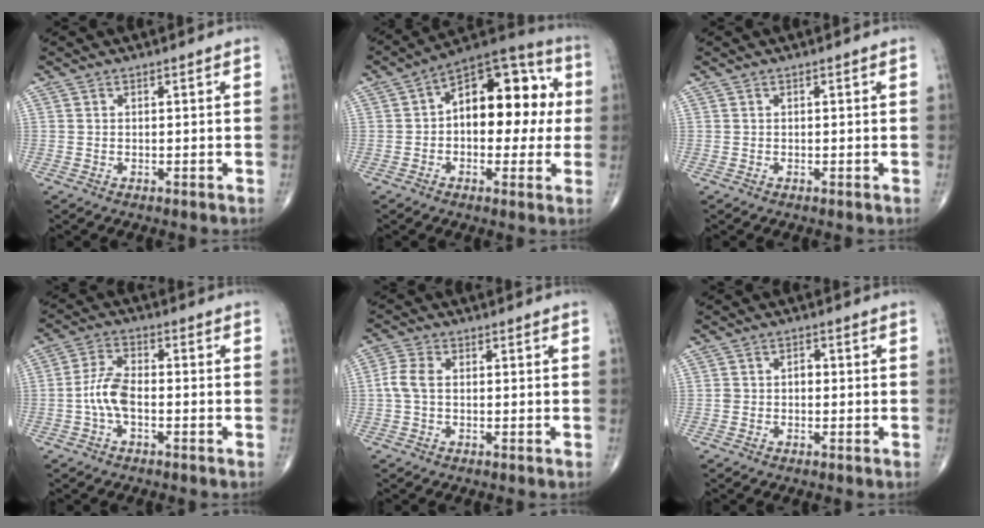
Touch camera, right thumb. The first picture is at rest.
{"total": 17.6, "force": [1.5, 10.2, 14.3], "torque": [-0.160, 0.040, 0.012]}
{"total": 0.0}
{"total": 6.2, "force": [-1.6, 3.0, 5.3], "torque": [-0.113, 0.020, -0.035]}
{"total": 4.0, "force": [0.0, 2.5, 3.2], "torque": [-0.077, 0.010, -0.007]}
{"total": 2.0, "force": [-0.3, 1.6, 1.2], "torque": [-0.013, 0.009, -0.009]}